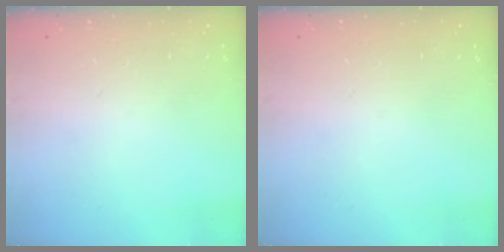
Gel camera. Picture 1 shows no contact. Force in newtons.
{"total": 0.0}